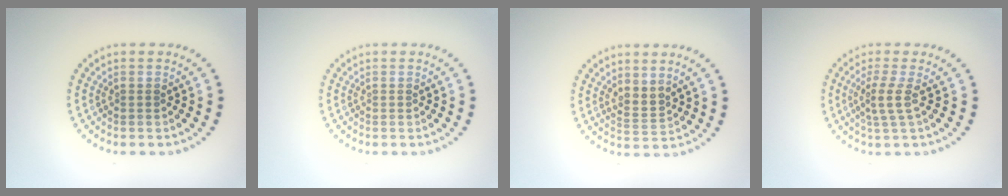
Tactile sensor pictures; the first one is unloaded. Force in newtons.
{"total": 0.0}
{"total": 2.0, "press": 1.5, "slide": 1.4}
{"total": 2.1, "press": 1.6, "slide": 1.4}